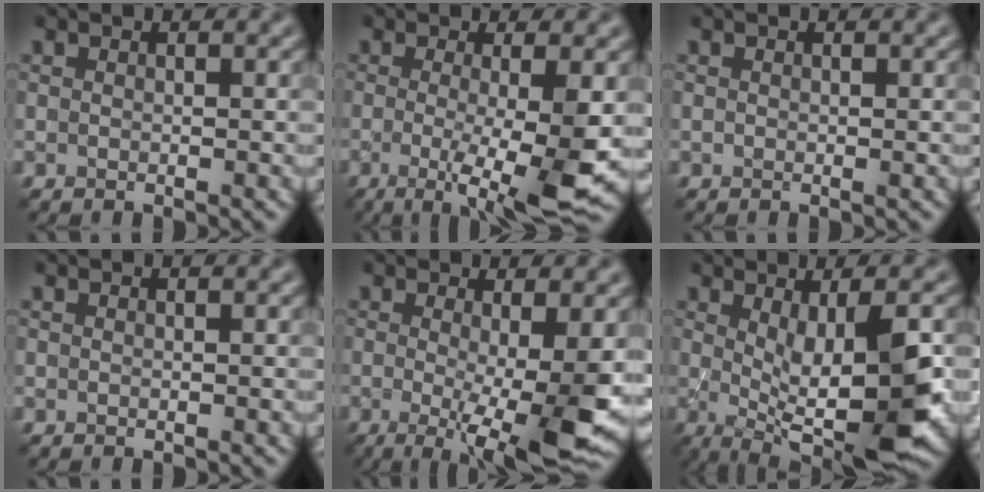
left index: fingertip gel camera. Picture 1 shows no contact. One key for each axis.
{"total": 7.2, "fx": -1.2, "fy": 1.3, "fz": 6.9, "tx": -0.104, "ty": -0.017, "tz": -0.014}
{"total": 0.0}
{"total": 0.0}
{"total": 8.8, "fx": -1.2, "fy": 1.8, "fz": 8.6, "tx": -0.116, "ty": -0.021, "tz": -0.013}
{"total": 8.4, "fx": -0.4, "fy": 2.2, "fz": 8.1, "tx": -0.118, "ty": -0.008, "tz": -0.001}